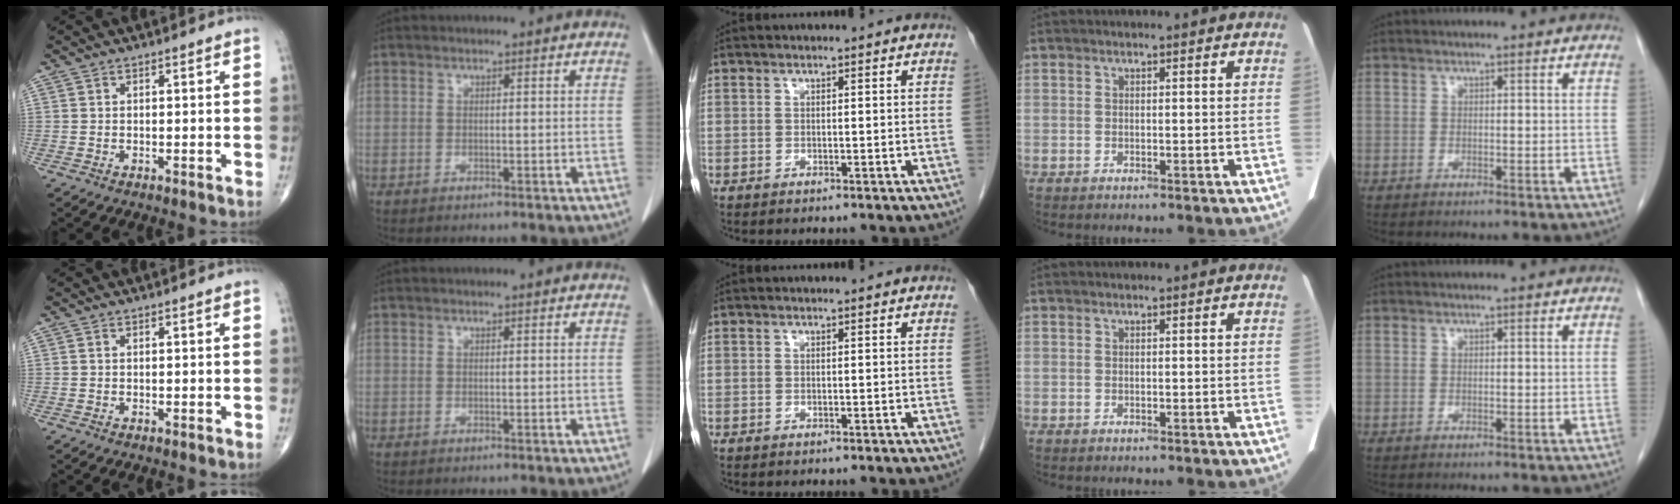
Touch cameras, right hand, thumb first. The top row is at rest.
{}